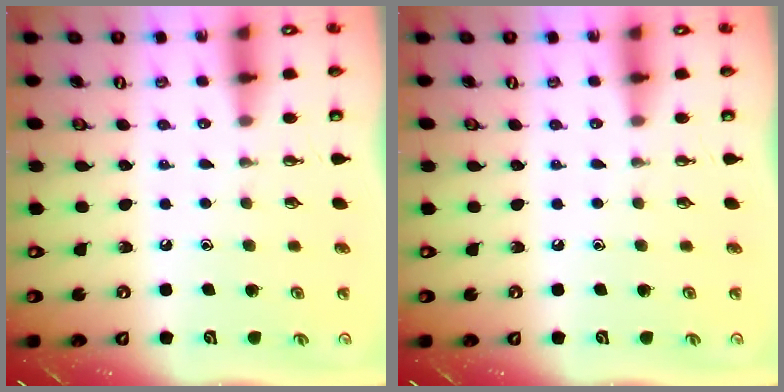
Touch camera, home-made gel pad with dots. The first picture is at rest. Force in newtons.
{"total": 0.0}